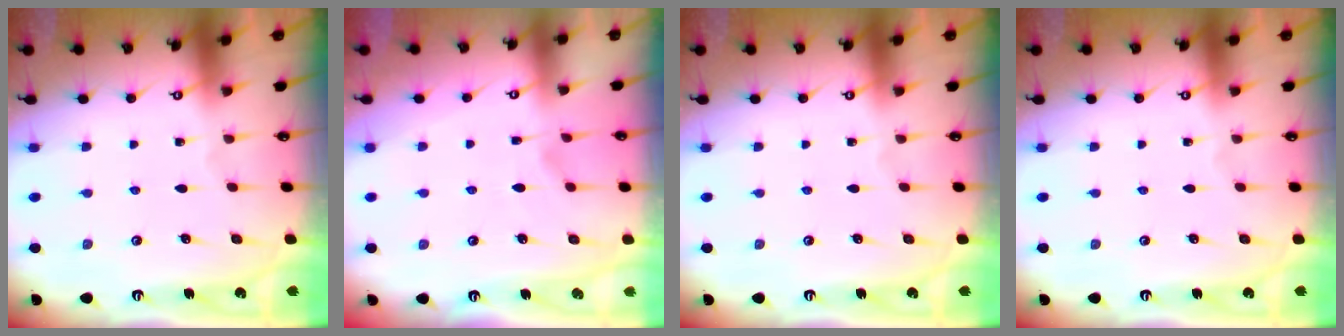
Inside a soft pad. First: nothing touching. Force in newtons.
{"total": 3.7, "press": 3.5, "slide": 1.1}
{"total": 0.0}
{"total": 0.0}